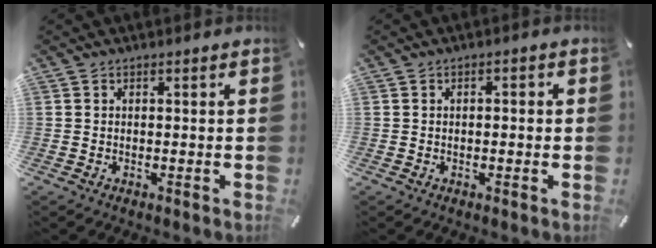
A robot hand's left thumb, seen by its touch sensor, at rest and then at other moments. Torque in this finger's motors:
{"motor_torque": [-0.28, -0.03, -0.09, -0.07, -0.08]}